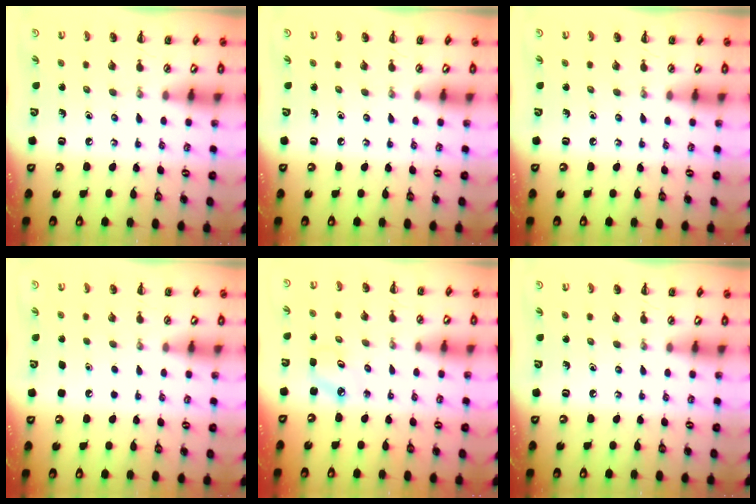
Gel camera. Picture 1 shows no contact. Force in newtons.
{"total": 0.0}
{"total": 0.0}
{"total": 1.8, "press": 1.8, "slide": 0.1}
{"total": 2.8, "press": 2.7, "slide": 0.6}
{"total": 0.0}